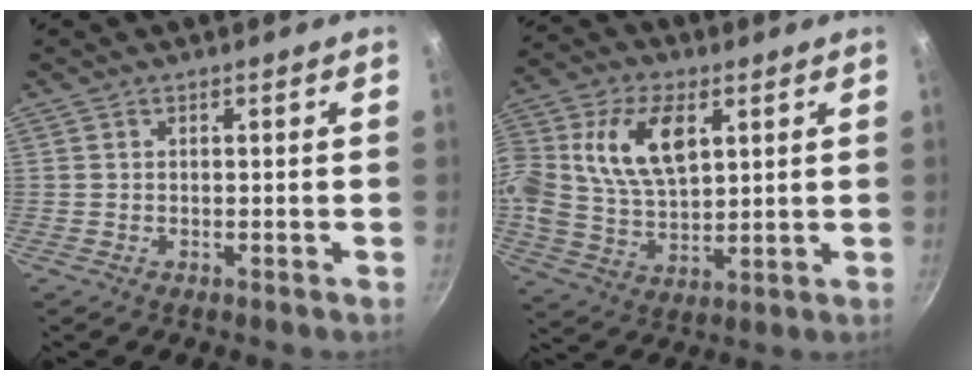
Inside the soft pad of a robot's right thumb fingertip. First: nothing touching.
{"total": 16.8, "force": [4.9, 10.4, 12.2], "torque": [-0.232, 0.004, 0.088]}